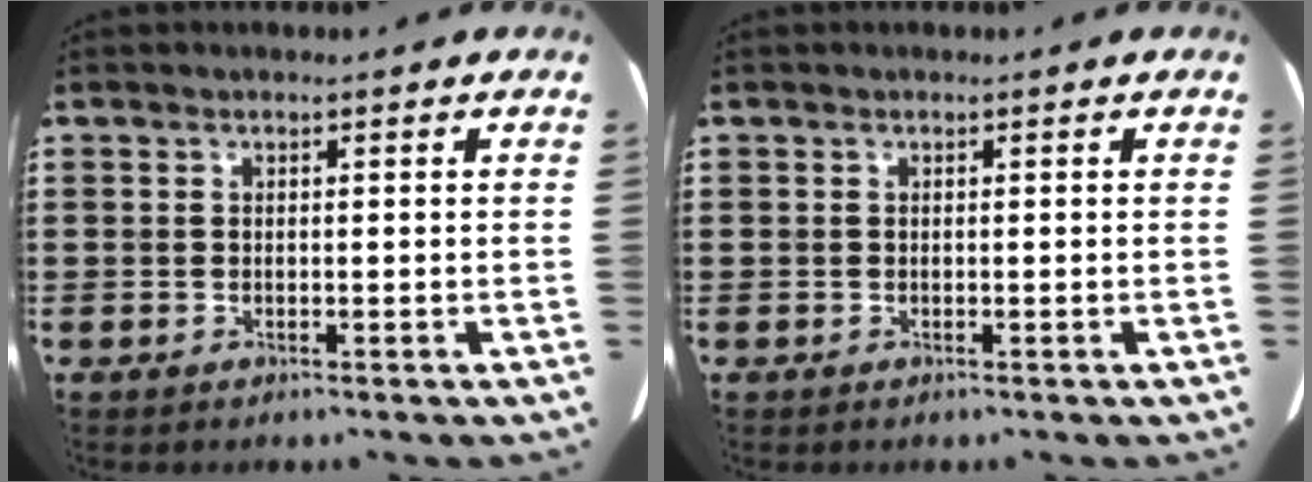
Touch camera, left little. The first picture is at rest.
{"total": 0.0}